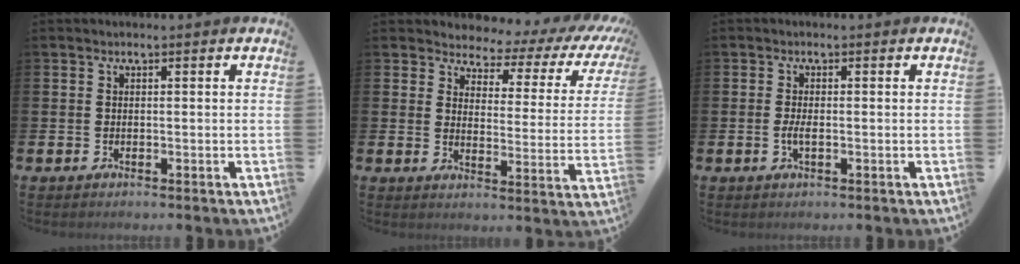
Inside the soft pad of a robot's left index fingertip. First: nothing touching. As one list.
[{"total": 3.1, "force": [2.5, 1.7, 0.7], "torque": [-0.017, -0.037, 0.029]}, {"total": 1.6, "force": [-0.4, 0.6, 1.5], "torque": [-0.036, 0.003, -0.005]}]